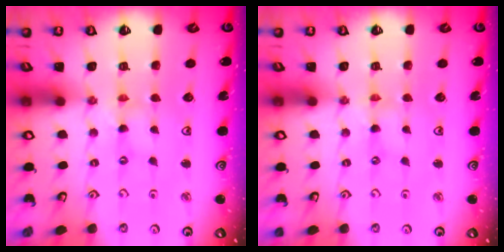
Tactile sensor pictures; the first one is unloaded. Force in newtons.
{"total": 0.0}